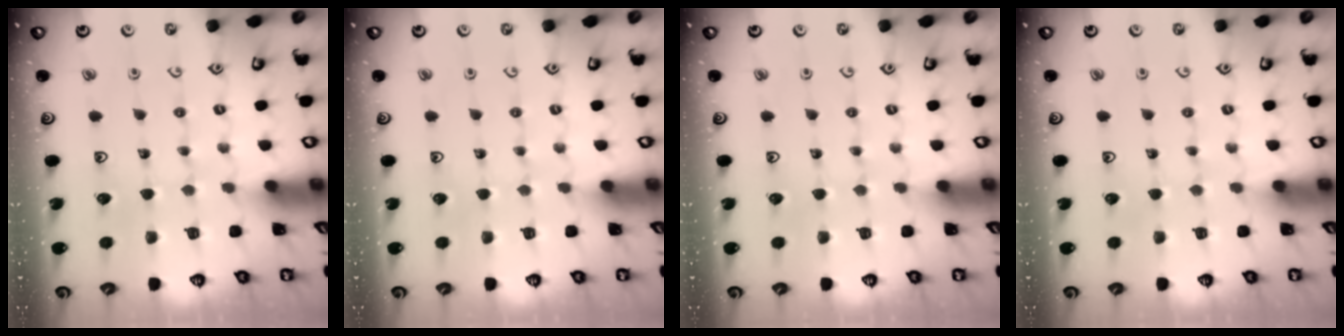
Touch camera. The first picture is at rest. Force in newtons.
{"total": 0.0}
{"total": 0.0}
{"total": 0.0}